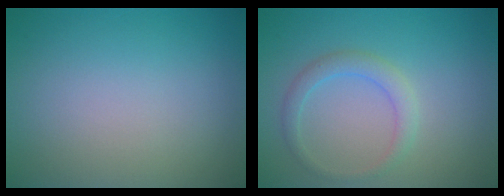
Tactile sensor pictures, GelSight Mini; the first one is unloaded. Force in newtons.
{"total": 2.0, "press": 2.0, "slide": 0.1}